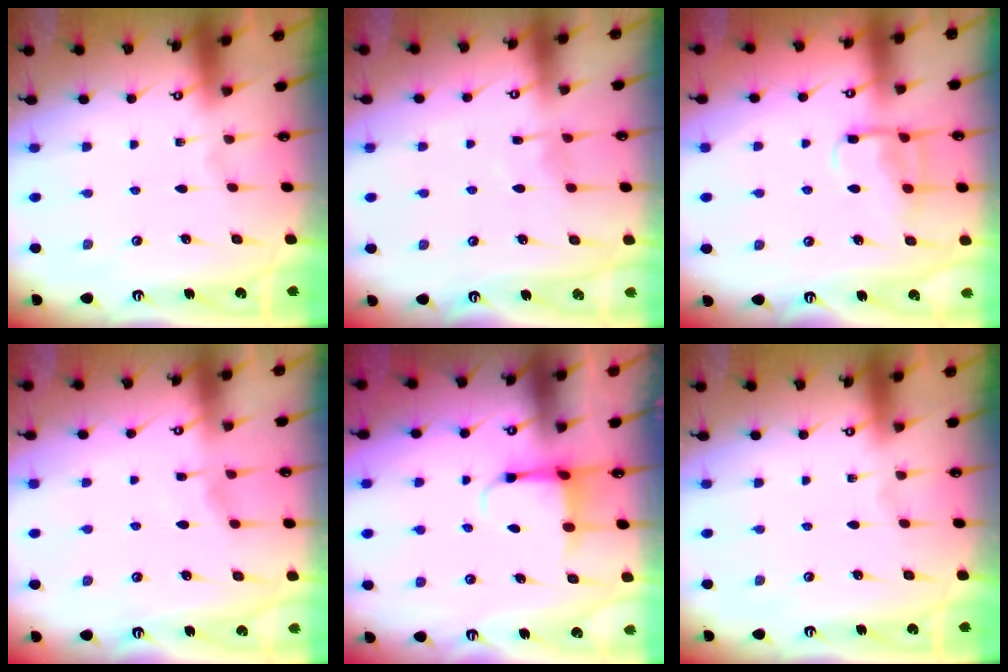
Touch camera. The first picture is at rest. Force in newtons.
{"total": 6.0, "press": 6.0, "slide": 0.6}
{"total": 11.1, "press": 11.1, "slide": 1.1}
{"total": 2.9, "press": 2.9, "slide": 0.4}
{"total": 3.9, "press": 3.7, "slide": 1.2}
{"total": 0.0}